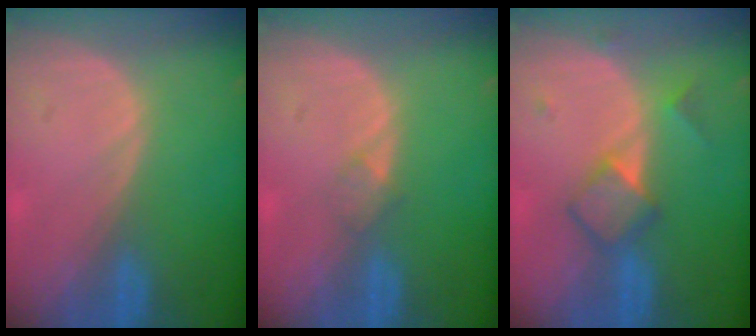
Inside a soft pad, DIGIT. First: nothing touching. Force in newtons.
{"total": 1.4, "press": 1.4, "slide": 0.1}
{"total": 5.0, "press": 4.8, "slide": 1.3}